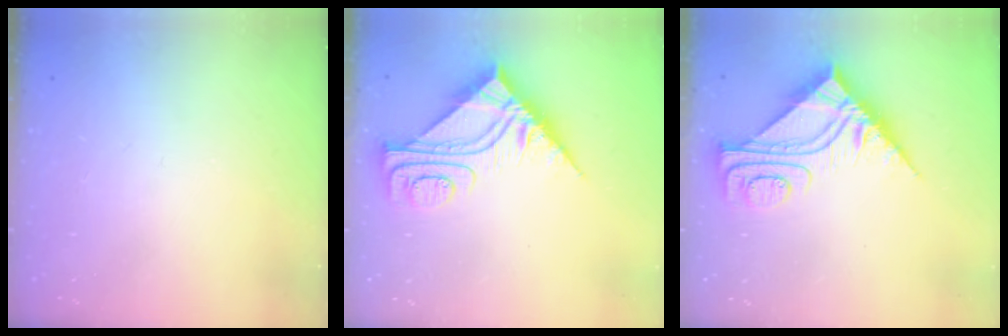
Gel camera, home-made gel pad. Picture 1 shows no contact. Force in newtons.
{"total": 10.0, "press": 9.9, "slide": 0.9}
{"total": 10.0, "press": 9.9, "slide": 0.9}